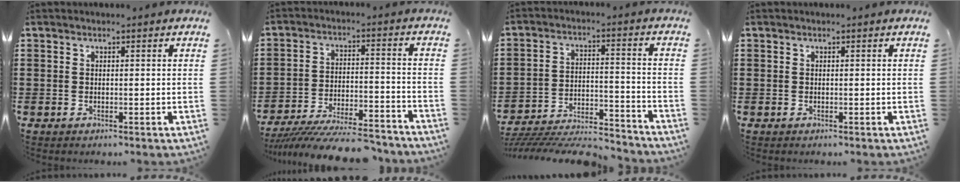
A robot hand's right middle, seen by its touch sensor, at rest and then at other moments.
{"total": 9.2, "force": [-8.6, 0.7, 3.2], "torque": [-0.052, 0.009, -0.165]}
{"total": 6.8, "force": [-6.5, 0.9, 2.0], "torque": [-0.038, 0.007, -0.129]}
{"total": 0.0}